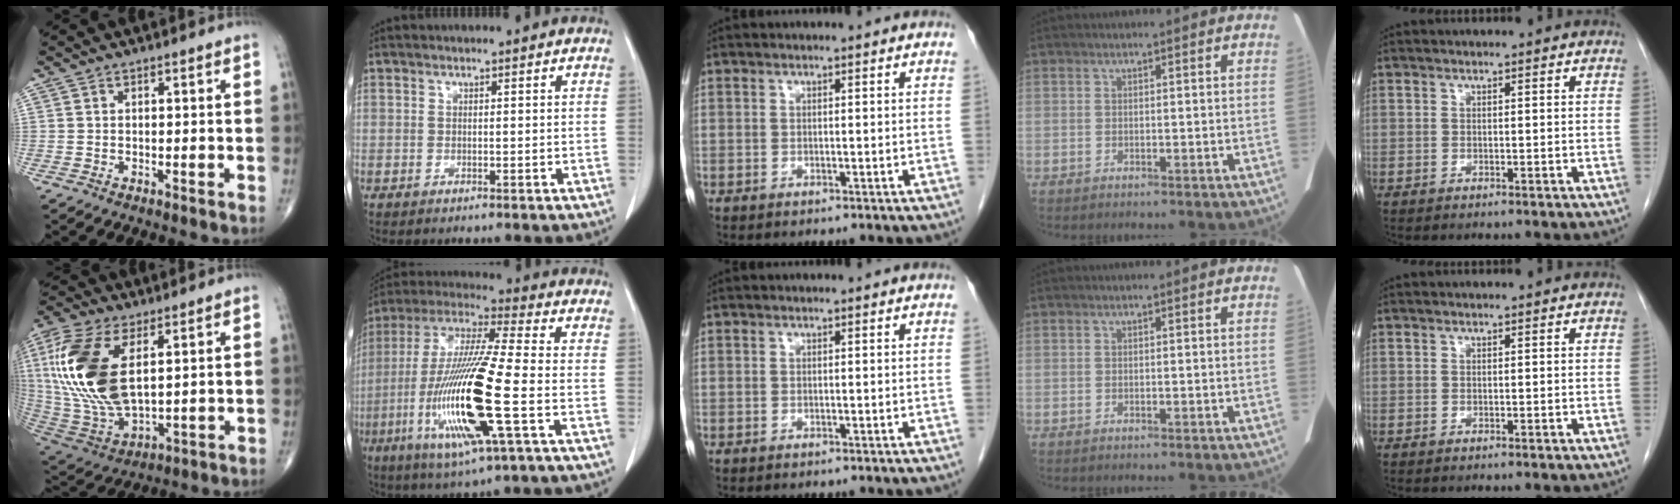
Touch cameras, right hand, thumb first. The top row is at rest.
{"thumb": {"total": 21.6, "force": [5.1, 10.6, 18.1], "torque": [-0.397, -0.024, 0.101]}, "index": {"total": 19.7, "force": [-5.1, 1.2, 19.0], "torque": [-0.404, -0.023, -0.098]}}